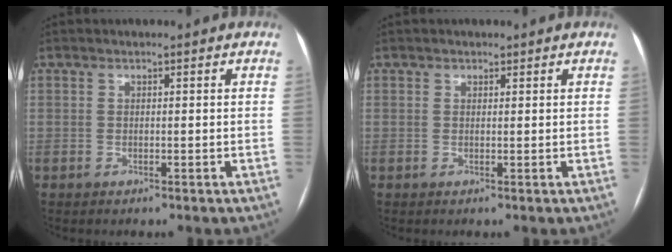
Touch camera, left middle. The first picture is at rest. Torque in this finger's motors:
{"motor_torque": [-0.05, -0.06, -0.10, -0.01]}